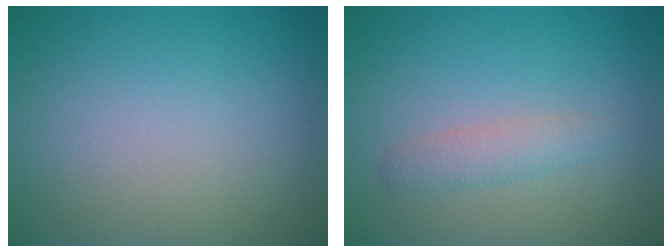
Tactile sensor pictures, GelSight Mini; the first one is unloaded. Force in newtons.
{"total": 1.8, "press": 1.8, "slide": 0.0}